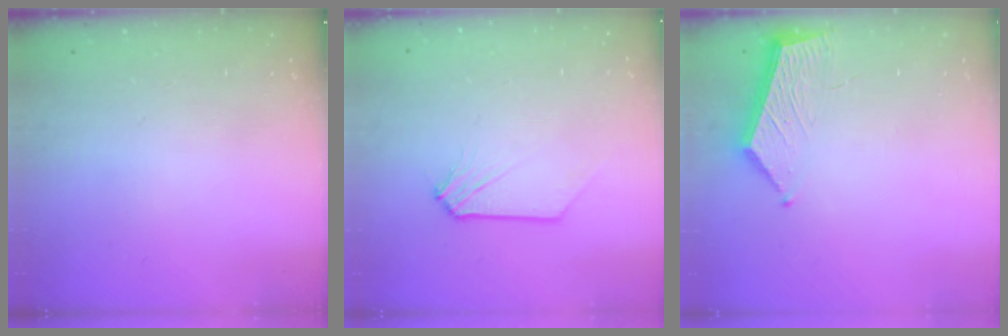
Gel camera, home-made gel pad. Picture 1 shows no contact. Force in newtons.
{"total": 0.0}
{"total": 5.8, "press": 5.8, "slide": 0.2}